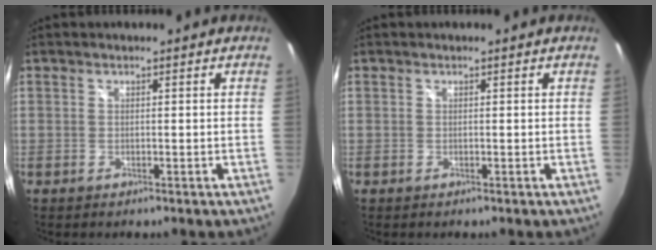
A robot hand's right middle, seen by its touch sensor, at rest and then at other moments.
{"total": 0.0}